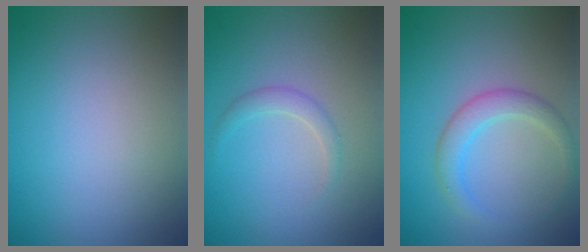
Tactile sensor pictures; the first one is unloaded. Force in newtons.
{"total": 1.2, "press": 1.2, "slide": 0.0}
{"total": 2.5, "press": 2.5, "slide": 0.1}